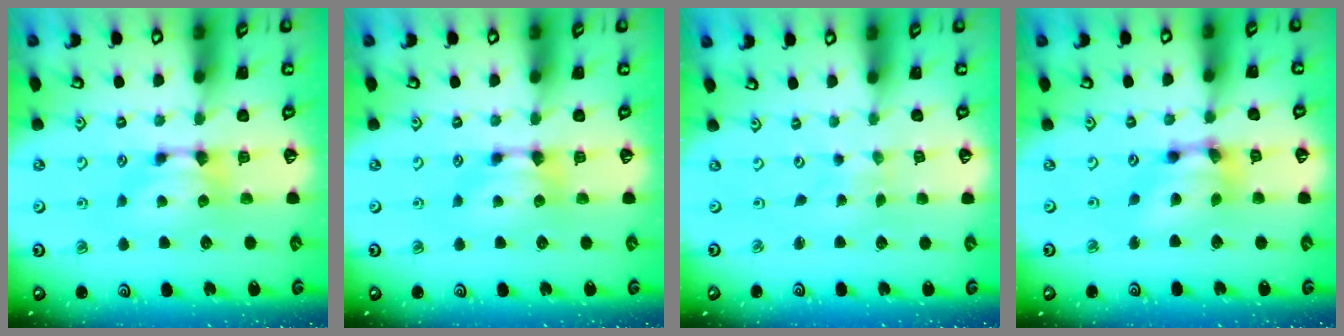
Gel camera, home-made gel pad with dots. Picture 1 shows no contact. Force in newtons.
{"total": 0.0}
{"total": 5.2, "press": 5.2, "slide": 0.2}
{"total": 5.3, "press": 4.7, "slide": 2.4}